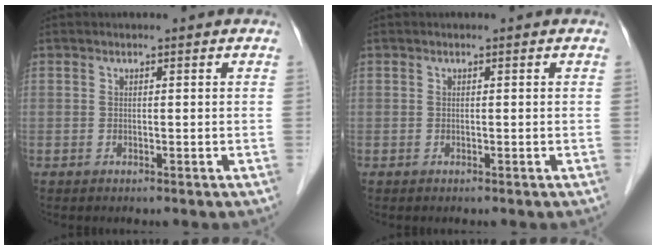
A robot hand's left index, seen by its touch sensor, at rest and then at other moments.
{"total": 0.0}